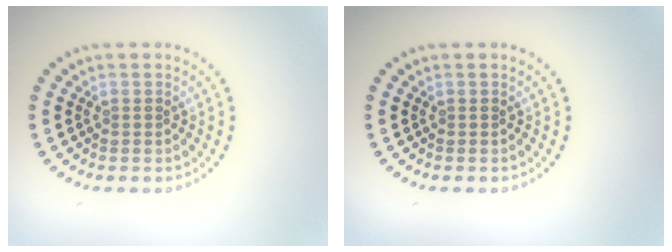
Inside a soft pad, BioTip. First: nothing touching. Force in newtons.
{"total": 0.0}